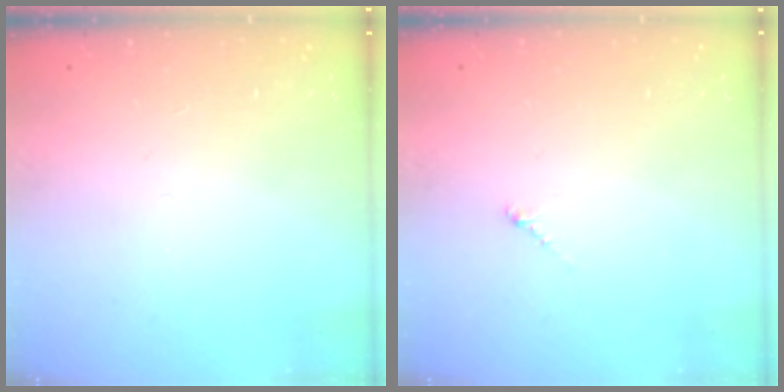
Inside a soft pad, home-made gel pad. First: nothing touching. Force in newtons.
{"total": 0.8, "press": 0.6, "slide": 0.4}